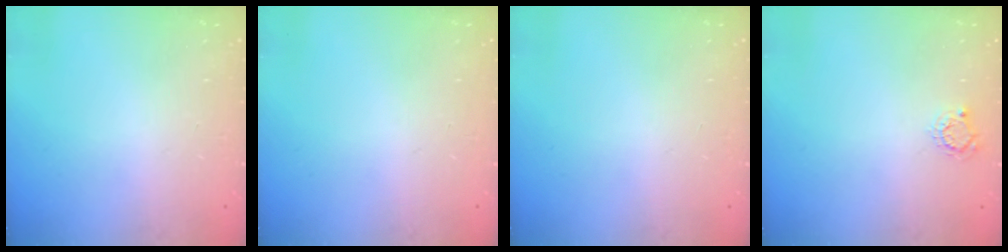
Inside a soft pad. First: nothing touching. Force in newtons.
{"total": 0.0}
{"total": 0.0}
{"total": 2.5, "press": 2.5, "slide": 0.4}